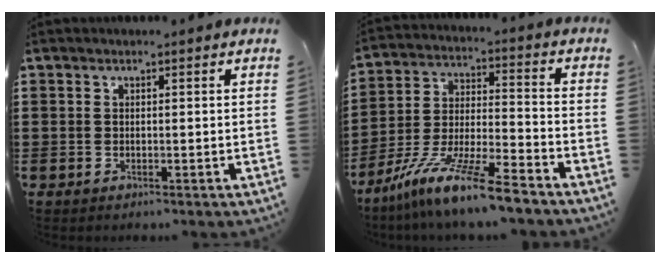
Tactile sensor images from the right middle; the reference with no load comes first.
{"total": 11.8, "force": [-9.8, -0.1, 6.6], "torque": [-0.138, 0.006, -0.195]}